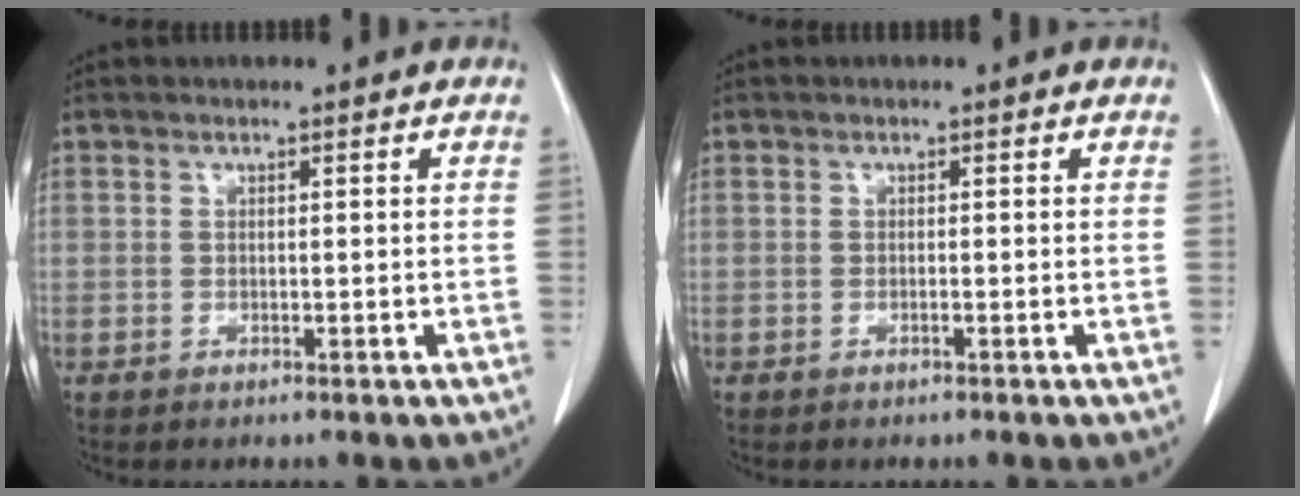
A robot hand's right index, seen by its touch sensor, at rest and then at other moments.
{"total": 0.0}